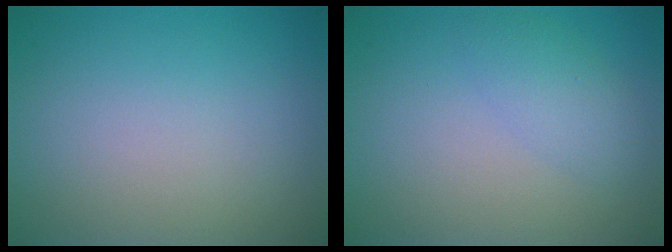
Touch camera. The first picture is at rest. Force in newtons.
{"total": 2.1, "press": 2.1, "slide": 0.1}